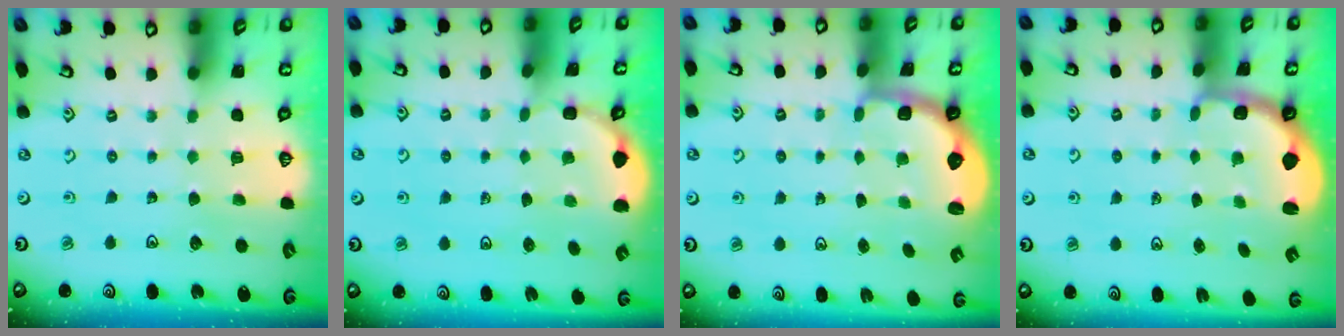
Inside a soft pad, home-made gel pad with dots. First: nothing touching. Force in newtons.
{"total": 1.6, "press": 1.2, "slide": 1.0}
{"total": 2.6, "press": 2.0, "slide": 1.7}
{"total": 2.1, "press": 1.3, "slide": 1.6}